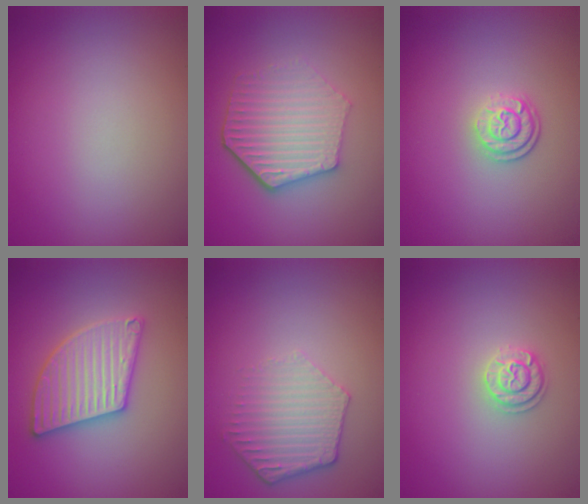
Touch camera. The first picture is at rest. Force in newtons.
{"total": 5.5, "press": 4.3, "slide": 3.3}
{"total": 2.6, "press": 1.9, "slide": 1.8}
{"total": 5.4, "press": 5.4, "slide": 0.6}
{"total": 3.2, "press": 3.0, "slide": 1.1}
{"total": 1.7, "press": 1.7, "slide": 0.5}